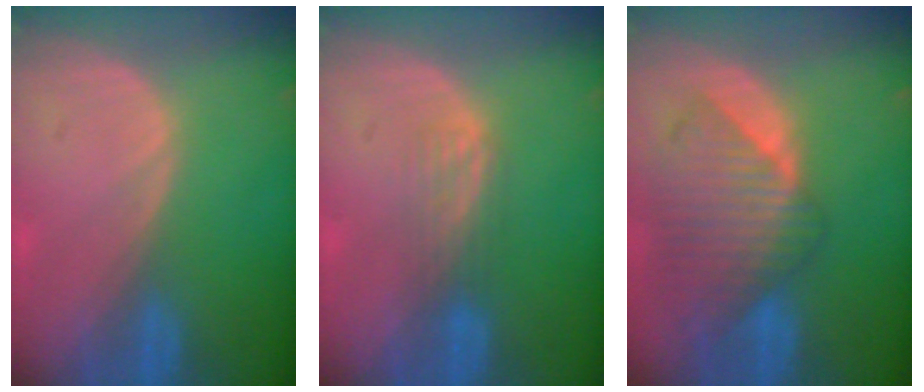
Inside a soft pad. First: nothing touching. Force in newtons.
{"total": 2.6, "press": 2.6, "slide": 0.4}
{"total": 9.8, "press": 8.6, "slide": 4.8}